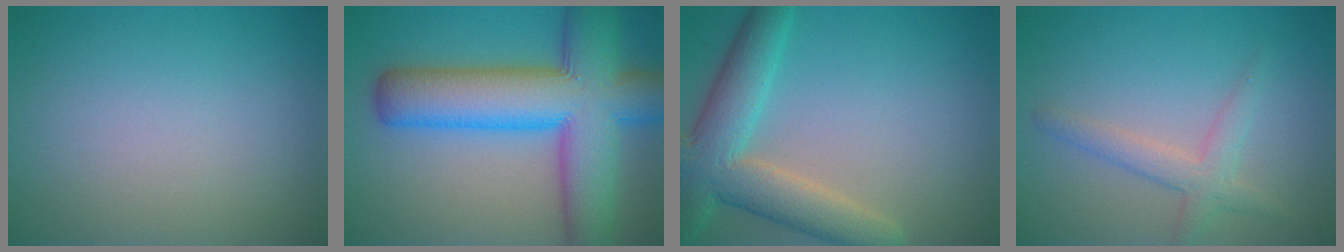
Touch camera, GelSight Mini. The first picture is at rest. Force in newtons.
{"total": 12.7, "press": 12.7, "slide": 0.5}
{"total": 7.3, "press": 7.3, "slide": 0.6}
{"total": 2.6, "press": 2.6, "slide": 0.1}